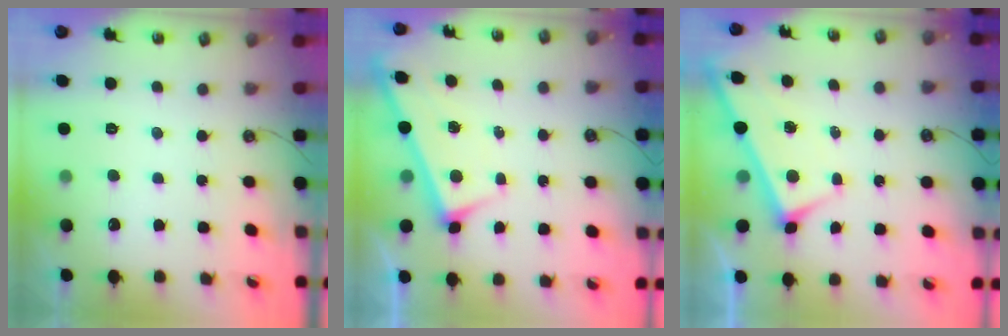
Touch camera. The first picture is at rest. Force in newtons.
{"total": 3.0, "press": 3.0, "slide": 0.2}
{"total": 2.7, "press": 2.7, "slide": 0.4}